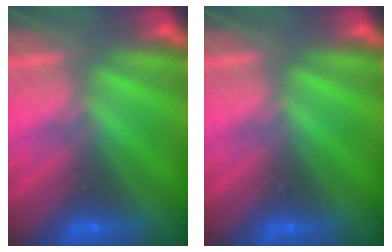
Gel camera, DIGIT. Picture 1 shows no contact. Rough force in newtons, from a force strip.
{"total": 0.0}